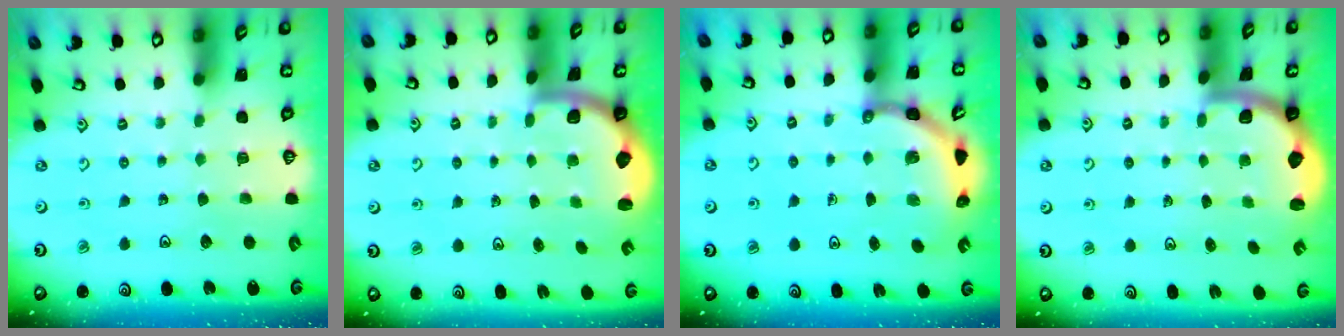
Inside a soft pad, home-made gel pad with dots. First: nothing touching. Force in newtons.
{"total": 1.9, "press": 1.8, "slide": 0.5}
{"total": 3.7, "press": 3.6, "slide": 0.8}
{"total": 2.0, "press": 2.0, "slide": 0.5}